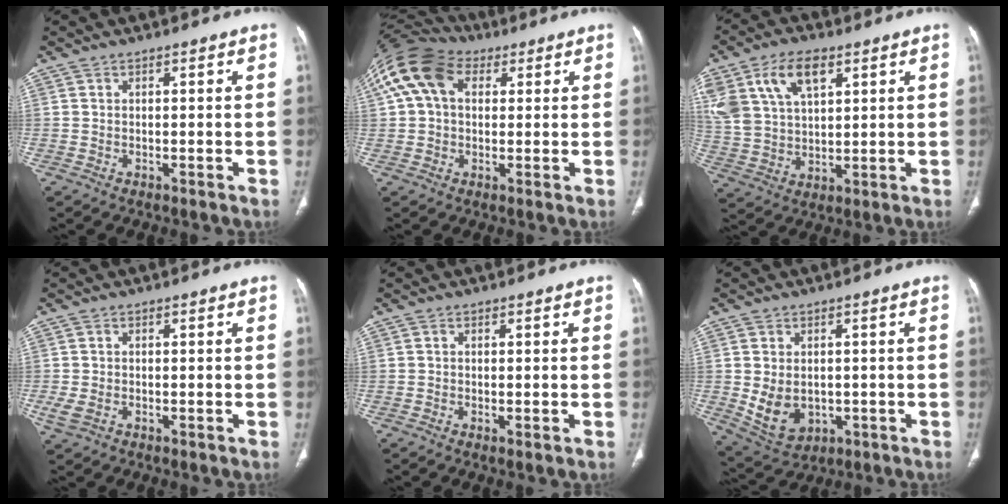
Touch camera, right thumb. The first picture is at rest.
{"total": 13.8, "force": [4.5, 9.4, 9.0], "torque": [-0.176, 0.036, 0.075]}
{"total": 16.3, "force": [7.6, 9.7, 10.7], "torque": [-0.220, -0.004, 0.150]}
{"total": 2.8, "force": [-0.5, 1.8, 2.1], "torque": [-0.057, 0.003, -0.007]}
{"total": 0.9, "force": [-0.2, 0.3, 0.9], "torque": [-0.020, -0.005, -0.004]}
{"total": 8.2, "force": [-0.7, 6.1, 5.5], "torque": [-0.086, -0.005, 0.013]}